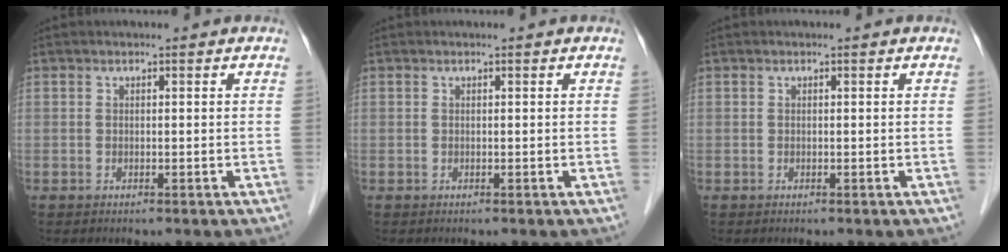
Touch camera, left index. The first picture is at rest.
{"total": 0.0}
{"total": 0.0}